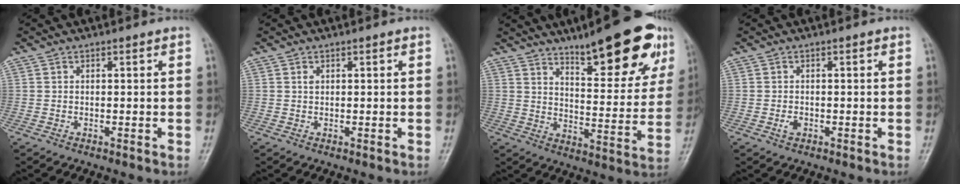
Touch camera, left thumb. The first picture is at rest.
{"total": 0.7, "force": [0.3, 0.5, 0.4], "torque": [-0.006, 0.001, 0.006]}
{"total": 18.2, "force": [11.8, 4.8, 13.0], "torque": [-0.138, -0.055, 0.174]}
{"total": 1.3, "force": [-0.5, 0.9, 0.9], "torque": [-0.015, 0.001, -0.009]}